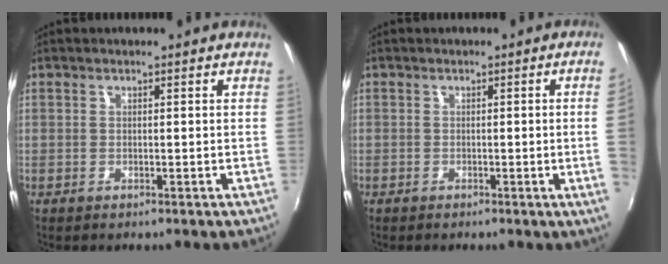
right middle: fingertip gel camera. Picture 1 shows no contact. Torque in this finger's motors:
{"motor_torque": [0.44, -0.34, -1.06, -0.21]}